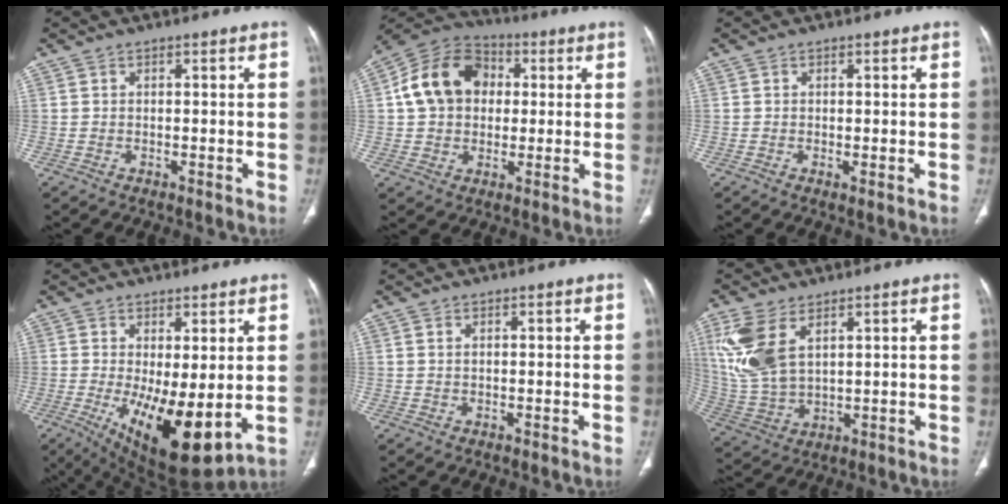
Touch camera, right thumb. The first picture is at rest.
{"total": 14.6, "force": [2.2, 11.5, 8.8], "torque": [-0.136, 0.021, 0.028]}
{"total": 0.9, "force": [-0.1, 0.2, 0.9], "torque": [-0.021, -0.006, 0.000]}
{"total": 14.4, "force": [-1.8, 5.4, 13.3], "torque": [-0.214, -0.032, -0.006]}
{"total": 0.6, "force": [0.3, 0.2, 0.4], "torque": [-0.012, 0.003, 0.006]}
{"total": 12.2, "force": [5.3, 6.5, 8.9], "torque": [-0.206, -0.011, 0.124]}